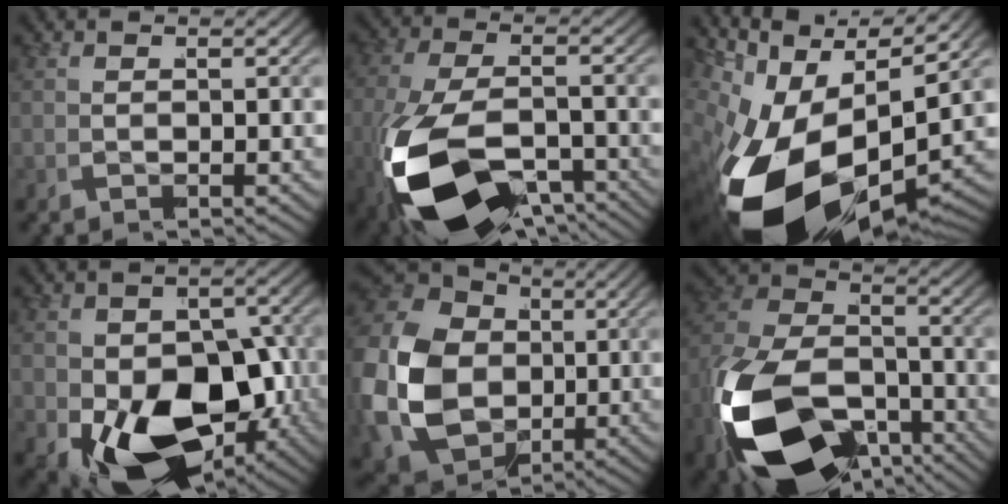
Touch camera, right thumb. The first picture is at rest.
{"total": 15.4, "force": [-7.0, 8.7, 10.5], "torque": [-0.243, -0.059, -0.086]}
{"total": 19.4, "force": [-5.0, 11.6, 14.7], "torque": [-0.293, -0.064, -0.057]}
{"total": 13.1, "force": [-3.6, 8.2, 9.5], "torque": [-0.196, -0.074, -0.026]}
{"total": 16.3, "force": [-1.1, 13.2, 9.4], "torque": [-0.260, -0.049, -0.012]}
{"total": 18.2, "force": [-7.6, 11.7, 11.8], "torque": [-0.259, -0.078, -0.098]}